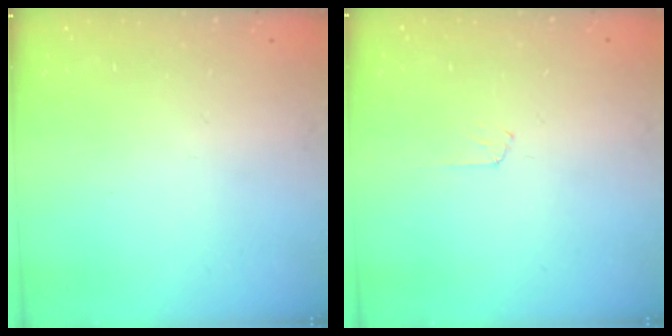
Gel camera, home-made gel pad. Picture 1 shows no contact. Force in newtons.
{"total": 3.9, "press": 3.9, "slide": 0.5}